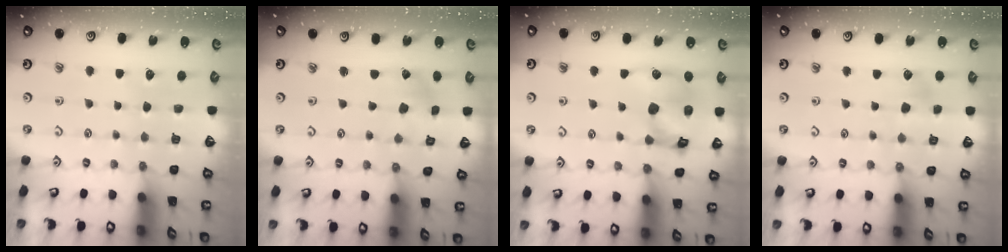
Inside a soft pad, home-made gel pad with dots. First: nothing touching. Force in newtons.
{"total": 1.8, "press": 1.8, "slide": 0.3}
{"total": 14.1, "press": 14.0, "slide": 1.8}
{"total": 3.8, "press": 3.7, "slide": 0.4}